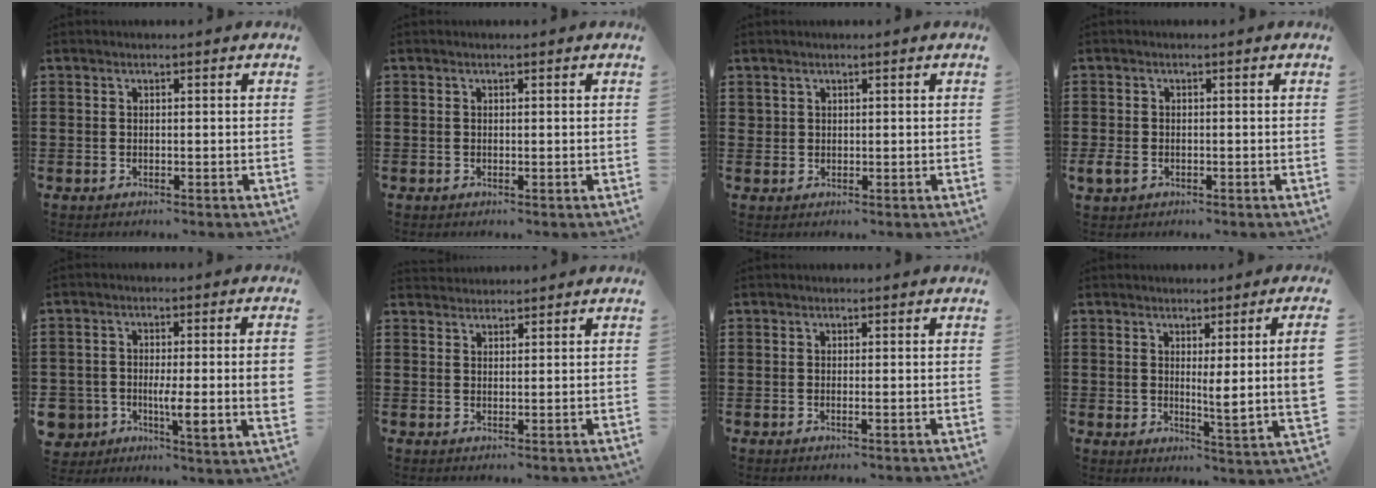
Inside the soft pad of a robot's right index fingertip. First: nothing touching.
{"total": 0.0}
{"total": 0.9, "force": [0.6, 0.7, 0.2], "torque": [-0.005, 0.002, 0.012]}
{"total": 1.6, "force": [-0.7, 1.2, 0.8], "torque": [-0.032, -0.005, -0.020]}
{"total": 6.8, "force": [-1.5, 3.3, 5.8], "torque": [-0.129, 0.001, -0.030]}
{"total": 1.4, "force": [1.3, 0.1, -0.4], "torque": [0.005, 0.003, 0.027]}
{"total": 0.6, "force": [-0.2, -0.1, 0.6], "torque": [-0.011, -0.004, -0.003]}
{"total": 5.1, "force": [1.5, -0.6, 4.8], "torque": [-0.068, -0.018, 0.019]}